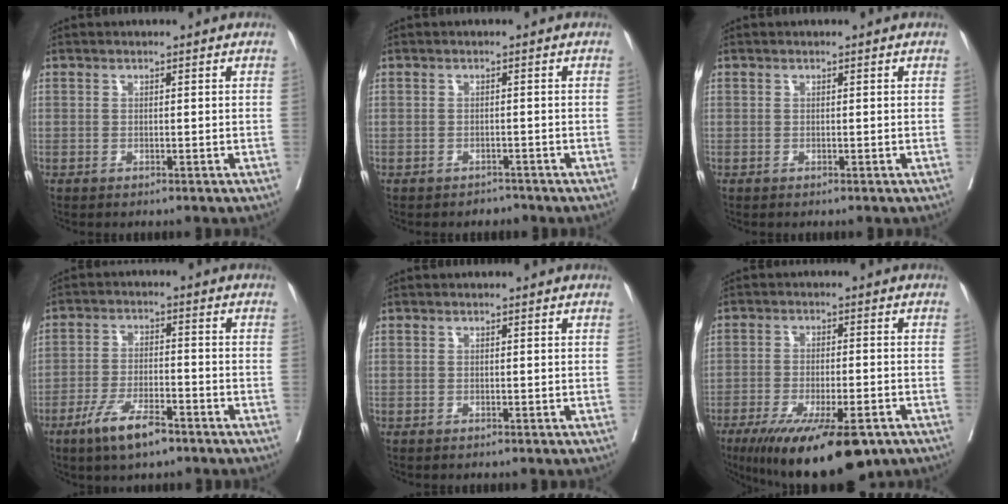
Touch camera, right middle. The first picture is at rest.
{"total": 1.5, "force": [-1.3, 0.6, -0.4], "torque": [0.007, 0.000, -0.021]}
{"total": 0.0}
{"total": 7.6, "force": [-5.1, 1.8, 5.4], "torque": [-0.105, -0.008, -0.090]}
{"total": 0.0}
{"total": 15.7, "force": [-10.5, 3.6, 11.1], "torque": [-0.159, -0.030, -0.162]}